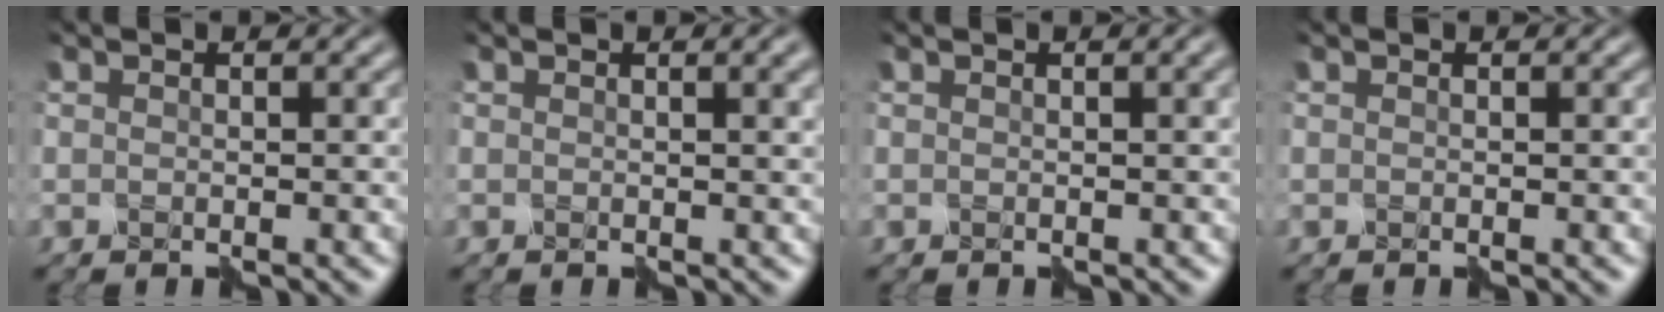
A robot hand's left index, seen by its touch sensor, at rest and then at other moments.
{"total": 1.7, "force": [0.7, 0.4, 1.5], "torque": [-0.017, 0.003, 0.007]}
{"total": 1.4, "force": [0.5, 0.4, 1.3], "torque": [-0.014, 0.004, 0.004]}
{"total": 0.0}